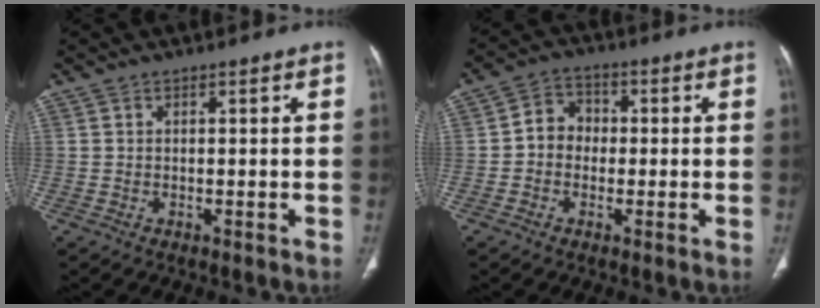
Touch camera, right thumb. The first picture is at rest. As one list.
[{"total": 5.6, "force": [-0.4, 4.9, 2.7], "torque": [-0.021, 0.020, -0.020]}]